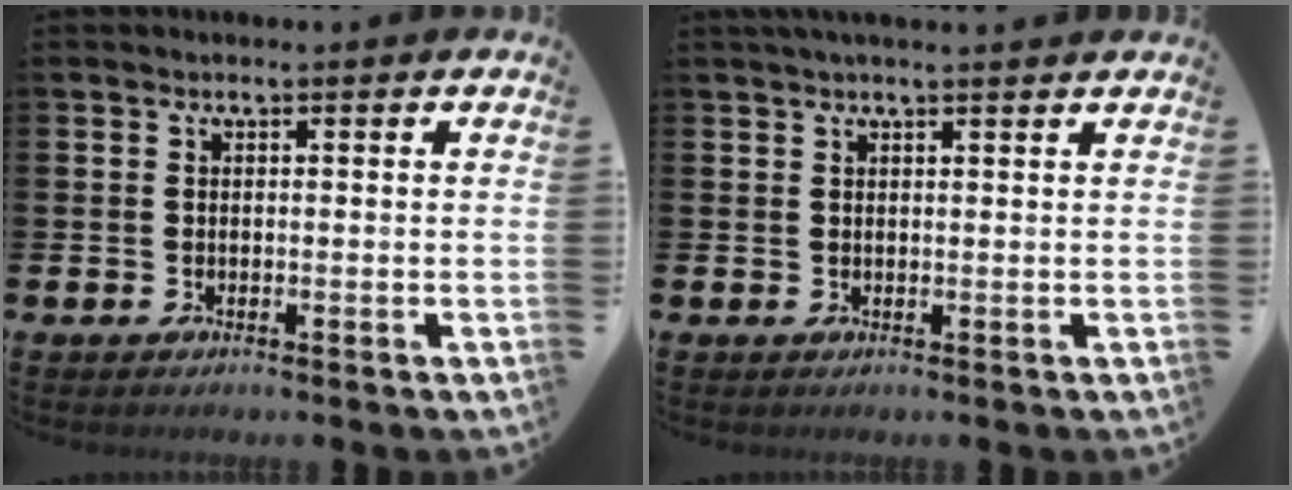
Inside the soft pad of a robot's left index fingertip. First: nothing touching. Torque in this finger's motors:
{"motor_torque": [0.67, -0.86, 0.13, 0.05]}